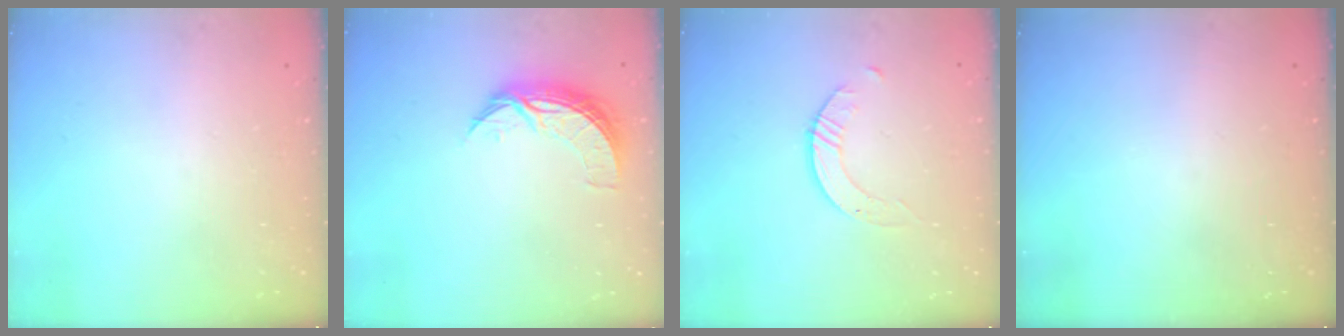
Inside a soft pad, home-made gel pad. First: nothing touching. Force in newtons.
{"total": 7.9, "press": 7.9, "slide": 0.3}
{"total": 1.7, "press": 1.7, "slide": 0.2}
{"total": 0.0}